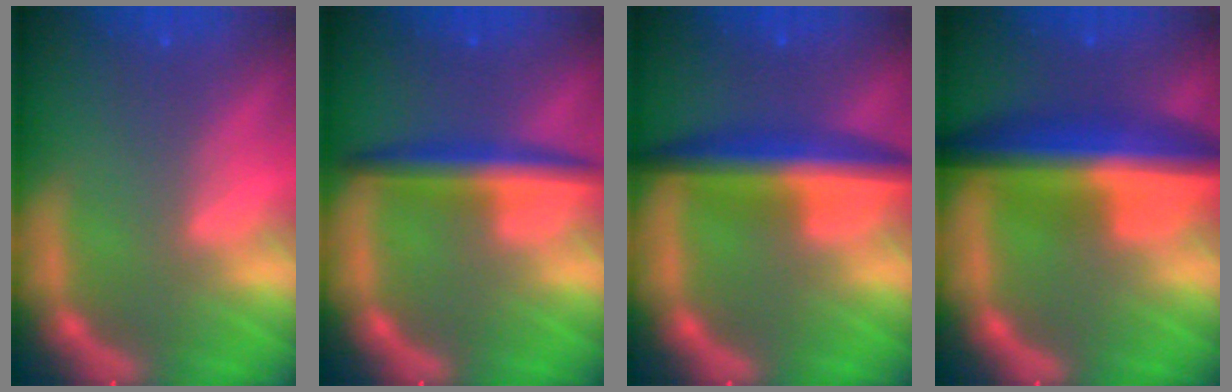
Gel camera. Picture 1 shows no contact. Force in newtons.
{"total": 4.5}
{"total": 6.6}
{"total": 9.5}